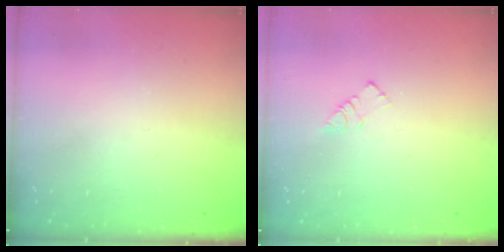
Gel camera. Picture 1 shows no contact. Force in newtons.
{"total": 3.4, "press": 3.4, "slide": 0.2}